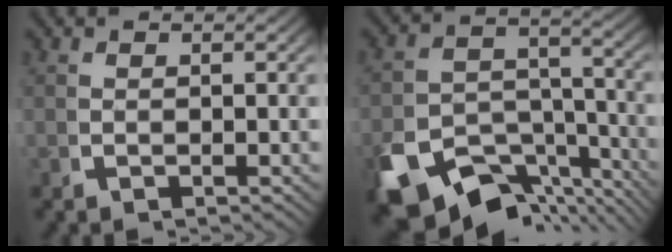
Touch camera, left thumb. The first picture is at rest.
{"total": 12.8, "force": [-8.1, 7.2, 6.8], "torque": [-0.116, -0.046, -0.116]}